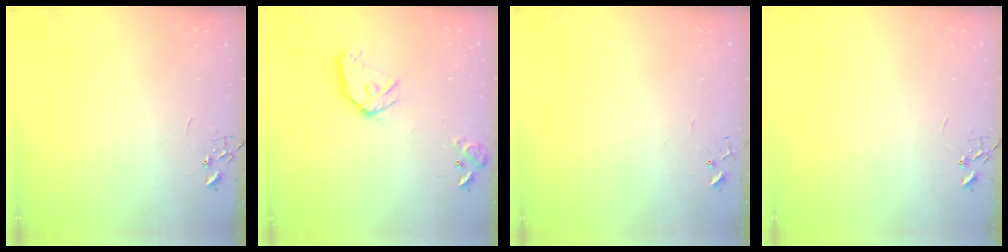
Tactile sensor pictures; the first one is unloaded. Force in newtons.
{"total": 14.0, "press": 13.8, "slide": 1.9}
{"total": 3.8, "press": 3.8, "slide": 0.3}
{"total": 0.0}